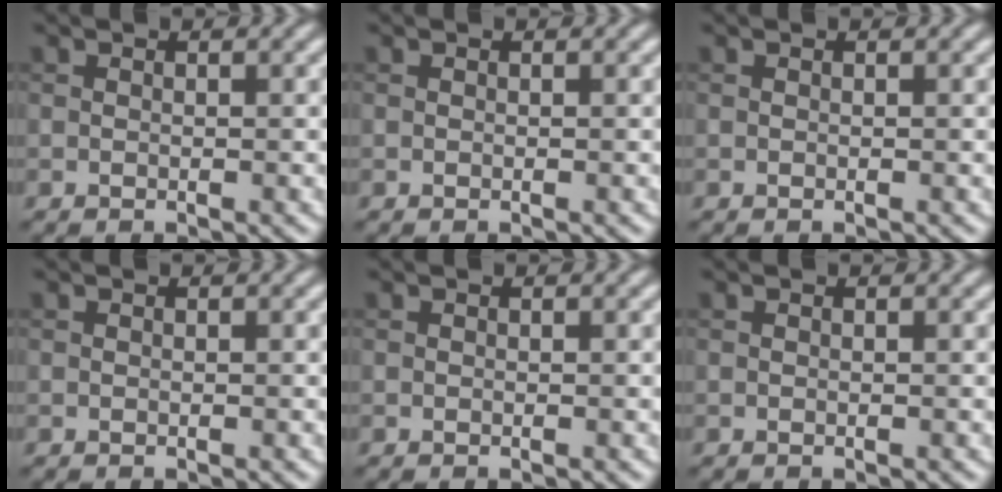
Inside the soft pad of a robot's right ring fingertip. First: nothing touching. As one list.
[{"total": 0.0}, {"total": 0.0}, {"total": 0.0}, {"total": 0.0}, {"total": 0.0}]